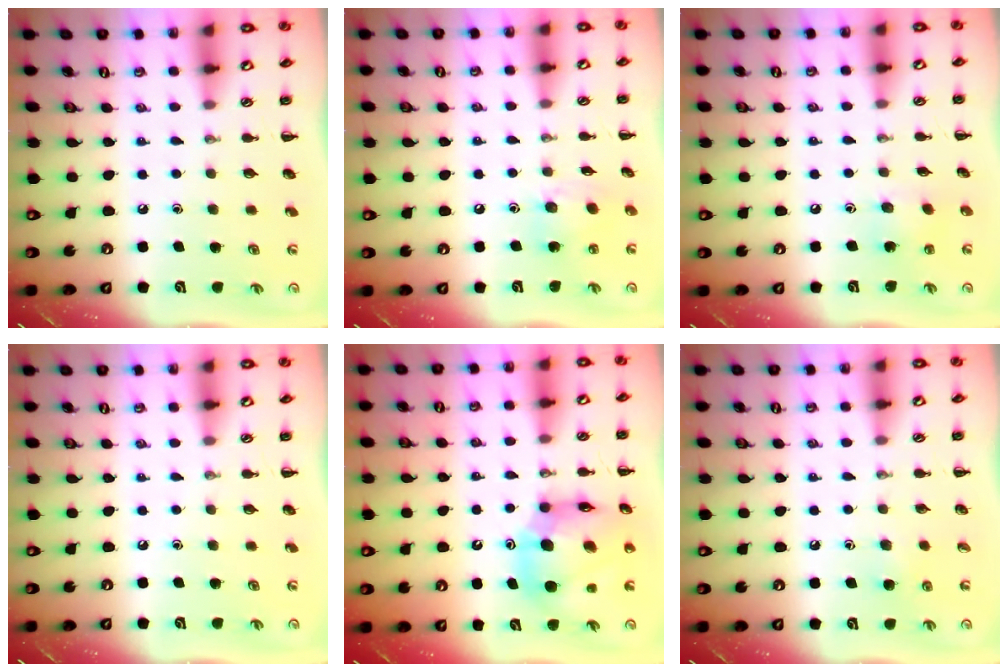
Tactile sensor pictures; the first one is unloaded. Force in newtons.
{"total": 7.6, "press": 7.6, "slide": 0.7}
{"total": 4.7, "press": 4.5, "slide": 1.2}
{"total": 0.0}
{"total": 13.5, "press": 13.0, "slide": 3.8}
{"total": 3.0, "press": 2.7, "slide": 1.3}